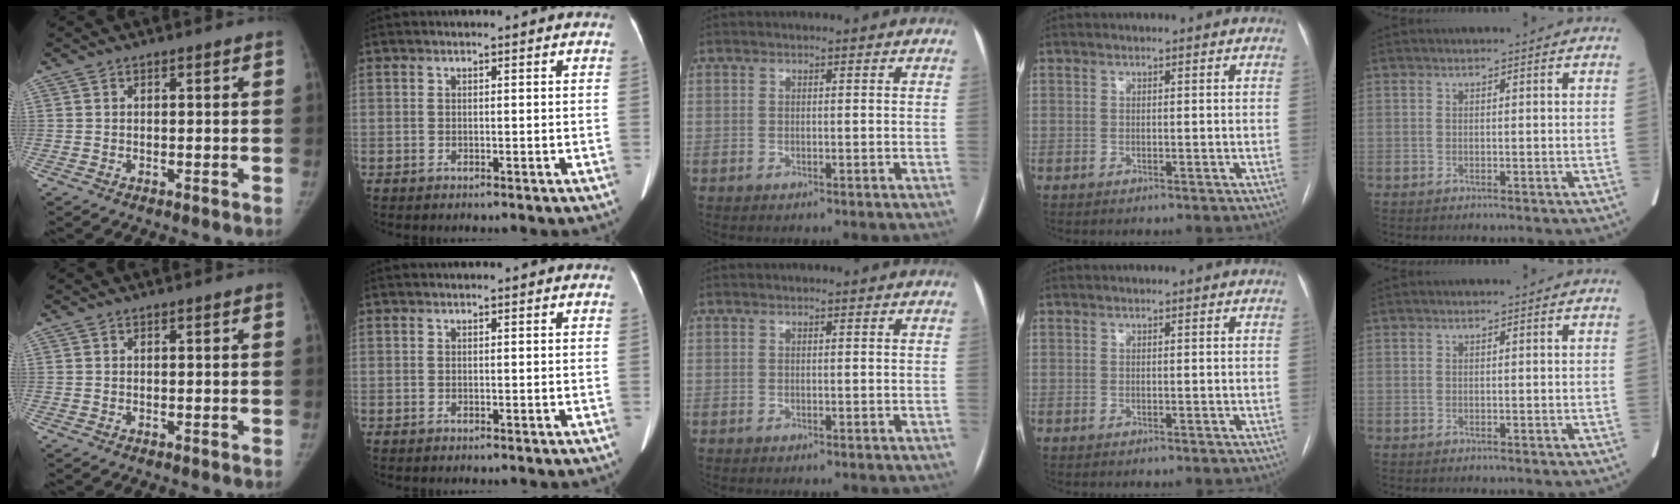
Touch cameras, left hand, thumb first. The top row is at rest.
{}